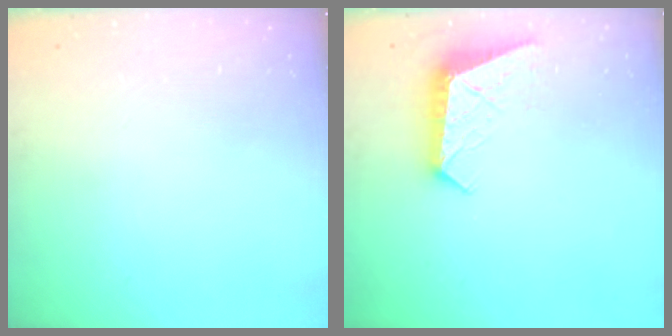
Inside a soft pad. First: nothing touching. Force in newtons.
{"total": 8.8, "press": 8.8, "slide": 0.7}